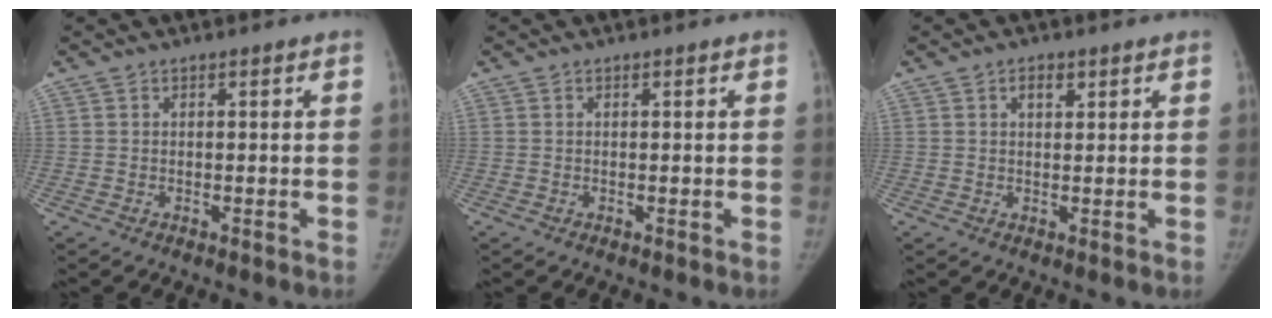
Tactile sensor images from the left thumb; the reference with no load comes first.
{"total": 0.0}
{"total": 2.7, "force": [1.4, 1.4, 1.8], "torque": [-0.020, -0.005, 0.022]}